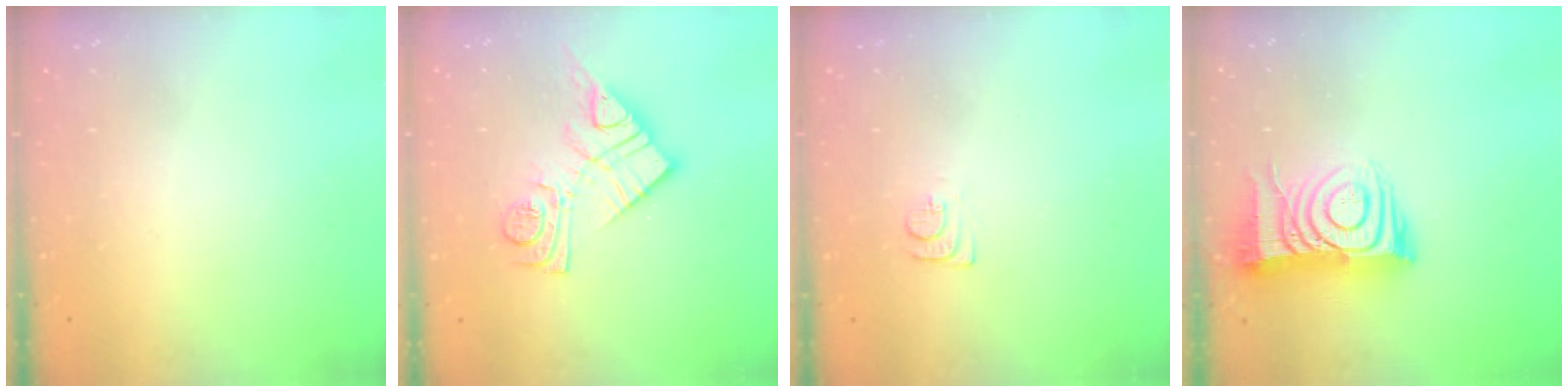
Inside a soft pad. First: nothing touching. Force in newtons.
{"total": 13.5, "press": 13.5, "slide": 0.8}
{"total": 6.7, "press": 6.7, "slide": 0.6}
{"total": 12.9, "press": 12.8, "slide": 1.1}